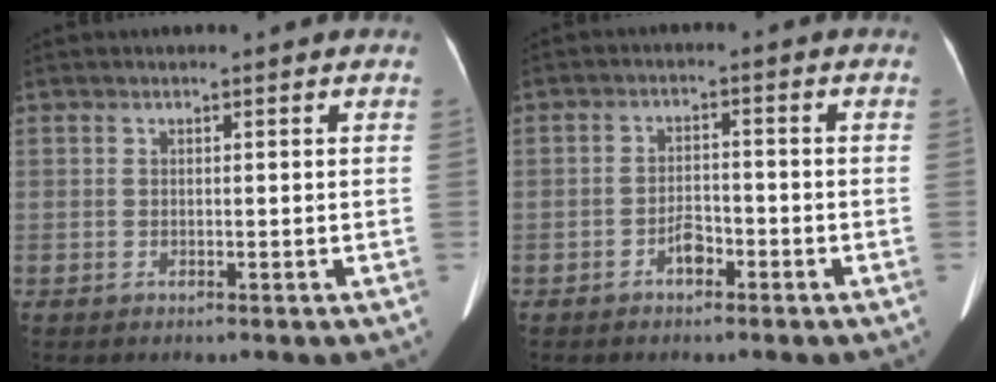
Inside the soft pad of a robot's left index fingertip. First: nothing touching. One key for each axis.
{"total": 3.0, "fx": -1.9, "fy": 1.4, "fz": 1.9, "tx": -0.035, "ty": 0.006, "tz": -0.035}